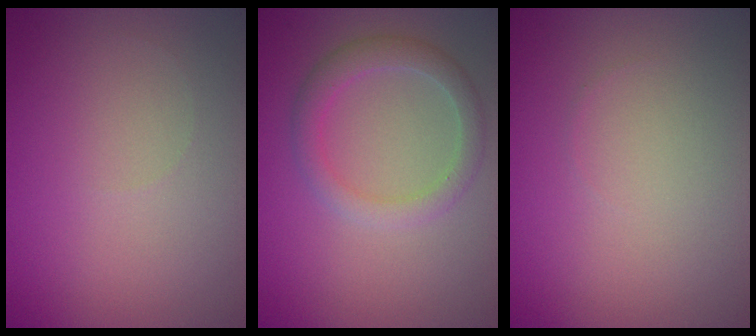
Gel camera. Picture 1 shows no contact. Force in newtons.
{"total": 2.8, "press": 2.8, "slide": 0.1}
{"total": 0.0}